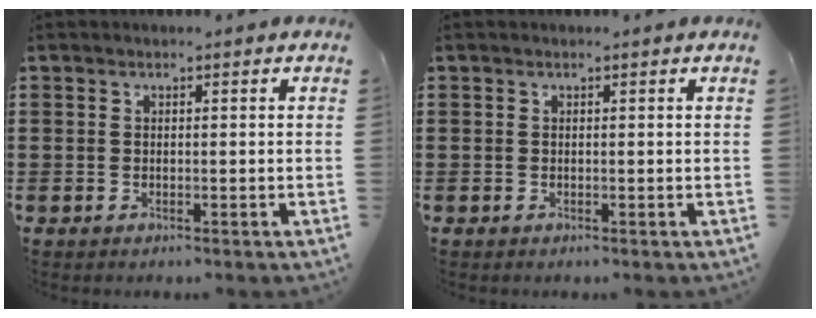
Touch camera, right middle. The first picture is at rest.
{"total": 0.0}